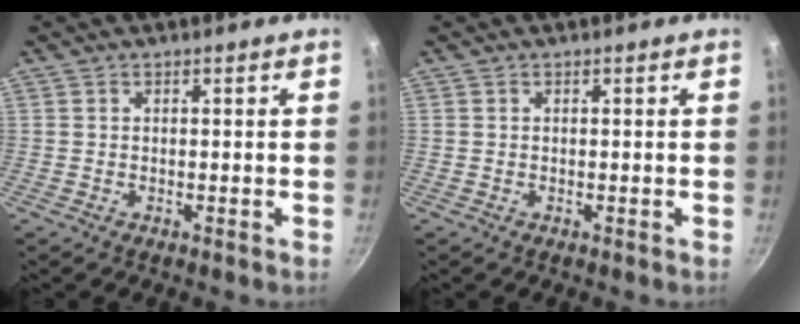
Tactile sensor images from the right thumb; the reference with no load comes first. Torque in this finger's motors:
{"motor_torque": [-0.06, 0.00, 0.00, 0.00, -0.01]}